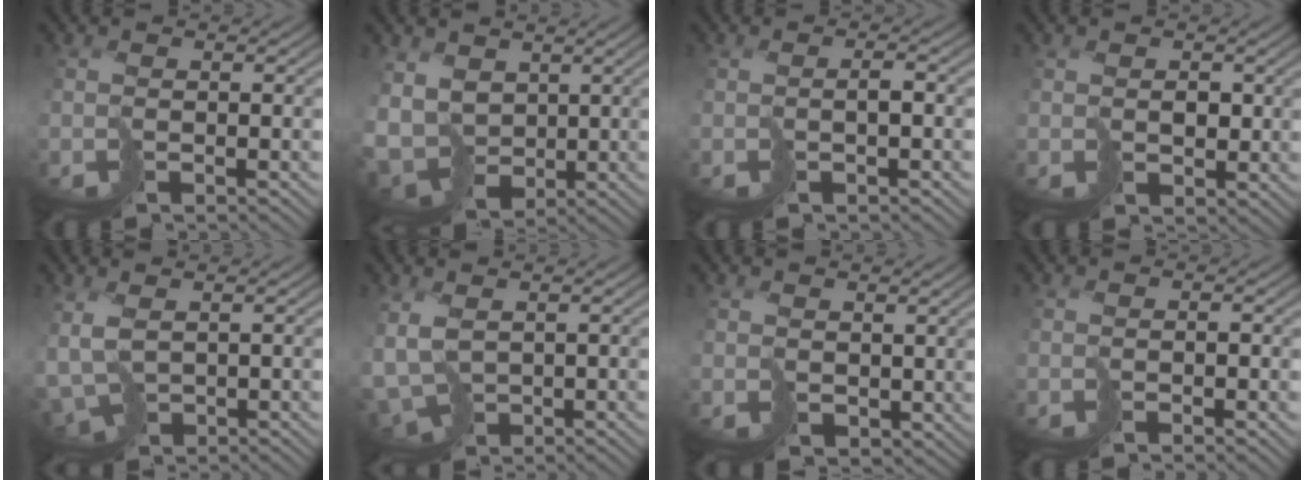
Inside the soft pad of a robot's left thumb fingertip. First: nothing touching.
{"total": 7.9, "force": [1.1, 6.4, 4.6], "torque": [-0.139, -0.019, 0.024]}
{"total": 1.0, "force": [-0.1, 0.2, 1.0], "torque": [-0.021, 0.004, -0.001]}
{"total": 2.1, "force": [1.3, 1.5, 0.8], "torque": [-0.006, 0.002, 0.035]}
{"total": 4.6, "force": [-0.2, 2.7, 3.8], "torque": [-0.102, -0.016, 0.002]}
{"total": 5.2, "force": [-0.6, 3.4, 3.9], "torque": [-0.106, -0.023, 0.001]}
{"total": 2.6, "force": [2.0, 1.5, 0.9], "torque": [-0.032, -0.004, 0.042]}
{"total": 0.0}